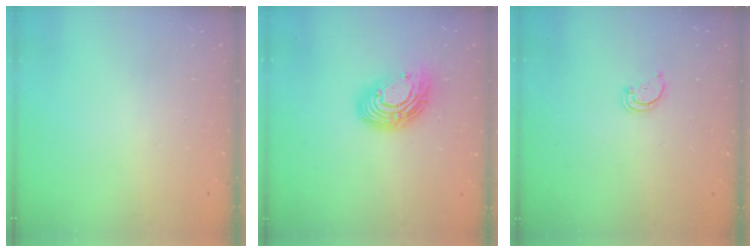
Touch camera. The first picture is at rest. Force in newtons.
{"total": 12.9, "press": 12.9, "slide": 0.4}
{"total": 1.5, "press": 1.5, "slide": 0.1}